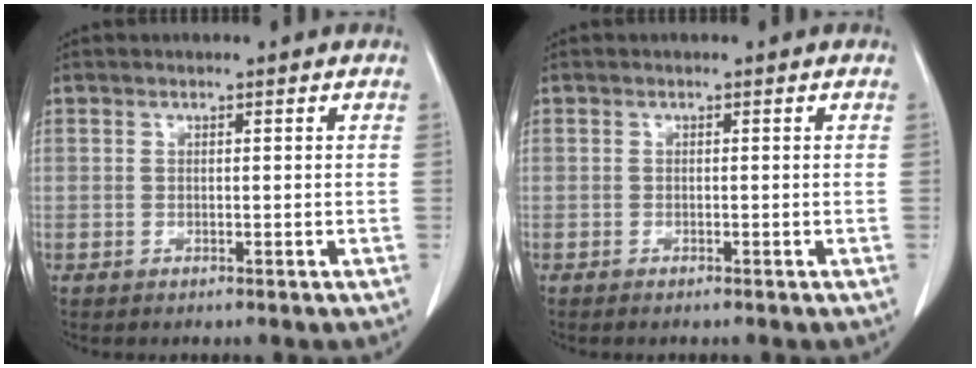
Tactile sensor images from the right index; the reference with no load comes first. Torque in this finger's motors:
{"motor_torque": [-0.07, 0.07, 0.07, 0.01]}